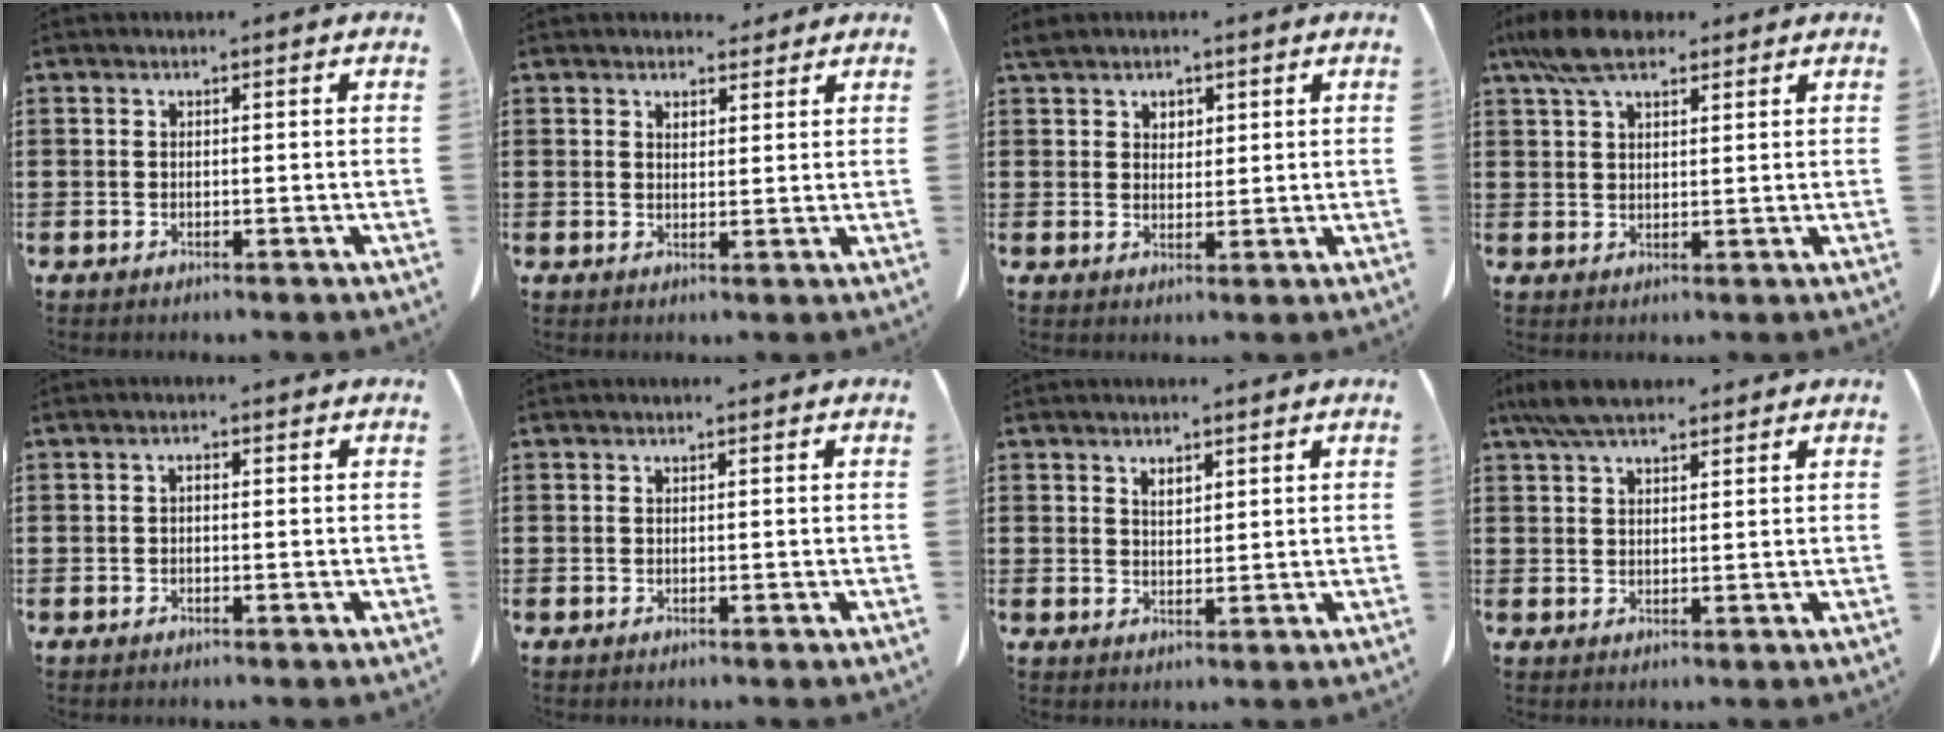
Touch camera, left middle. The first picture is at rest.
{"total": 2.6, "force": [2.3, 1.1, 0.4], "torque": [-0.004, -0.002, 0.044]}
{"total": 3.0, "force": [2.3, 1.9, 0.6], "torque": [-0.014, 0.005, 0.042]}
{"total": 7.2, "force": [5.1, 2.7, 4.3], "torque": [-0.098, -0.001, 0.096]}
{"total": 1.0, "force": [-0.3, 0.4, 0.8], "torque": [-0.018, -0.001, -0.006]}
{"total": 0.0}
{"total": 2.1, "force": [1.6, 0.8, 1.0], "torque": [-0.015, -0.002, 0.028]}
{"total": 6.0, "force": [4.6, 1.7, 3.5], "torque": [-0.079, -0.004, 0.088]}